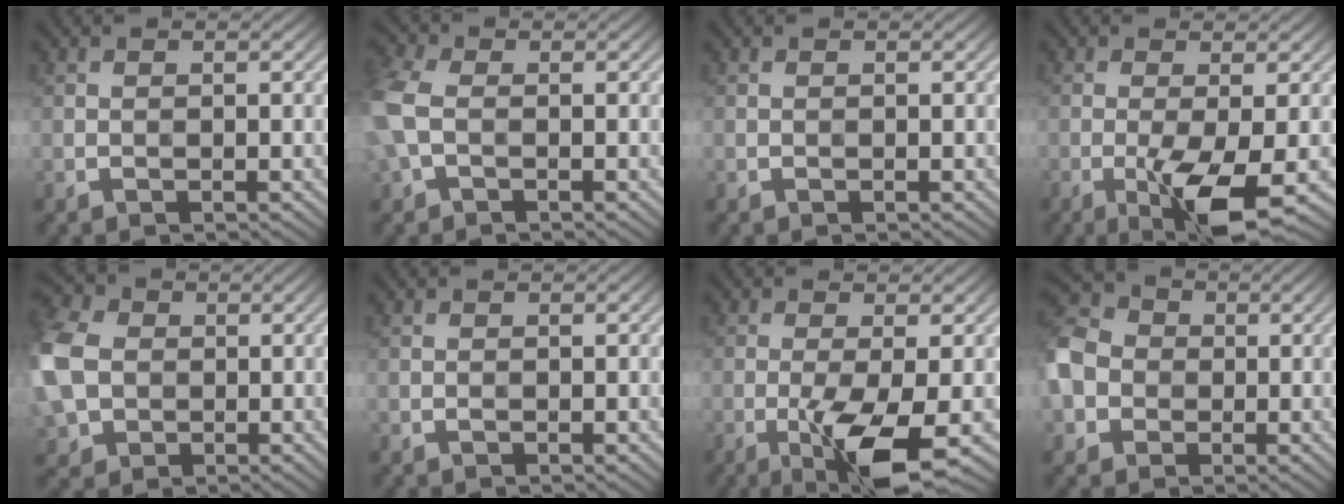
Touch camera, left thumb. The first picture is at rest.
{"total": 7.0, "force": [-0.4, 4.5, 5.4], "torque": [-0.173, 0.006, -0.017]}
{"total": 0.0}
{"total": 6.6, "force": [-2.4, 1.2, 6.0], "torque": [-0.108, -0.002, -0.045]}
{"total": 11.9, "force": [-0.3, 9.2, 7.5], "torque": [-0.235, -0.012, -0.009]}
{"total": 0.0}
{"total": 7.3, "force": [-2.8, 1.4, 6.6], "torque": [-0.118, -0.002, -0.052]}
{"total": 8.1, "force": [-1.3, 6.8, 4.1], "torque": [-0.125, -0.003, -0.041]}